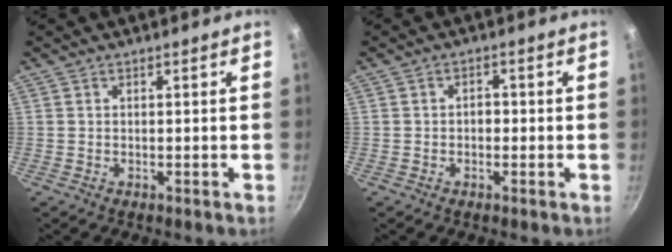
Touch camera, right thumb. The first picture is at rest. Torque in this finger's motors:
{"motor_torque": [-0.66, -0.09, 0.15, 0.38, 0.01]}